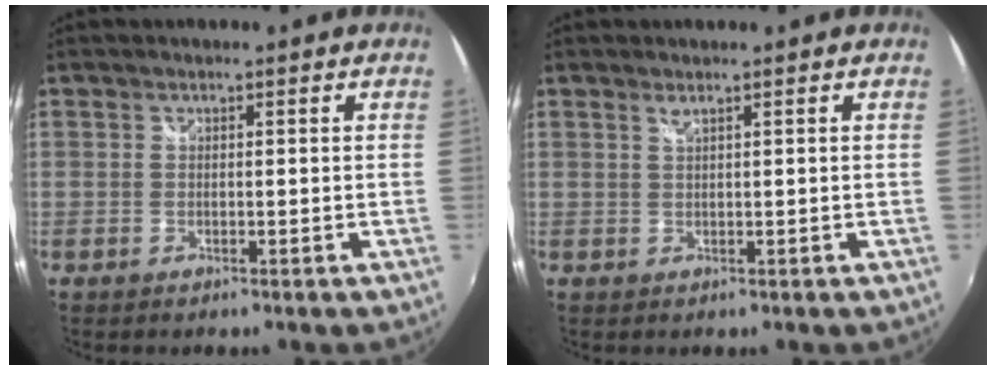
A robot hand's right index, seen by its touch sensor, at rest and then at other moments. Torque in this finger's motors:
{"motor_torque": [0.16, 0.03, 0.01, 0.03]}